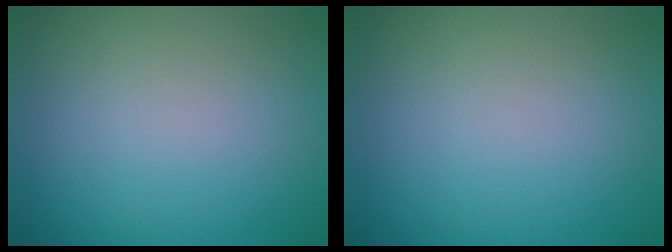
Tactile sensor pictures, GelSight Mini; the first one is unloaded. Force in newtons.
{"total": 0.0}